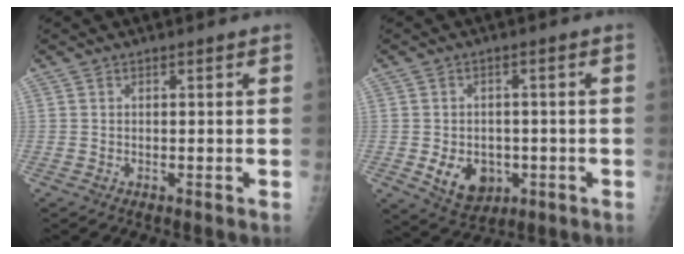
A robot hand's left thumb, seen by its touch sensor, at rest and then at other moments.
{"total": 8.1, "force": [-2.2, 6.2, 4.7], "torque": [-0.052, 0.006, -0.022]}